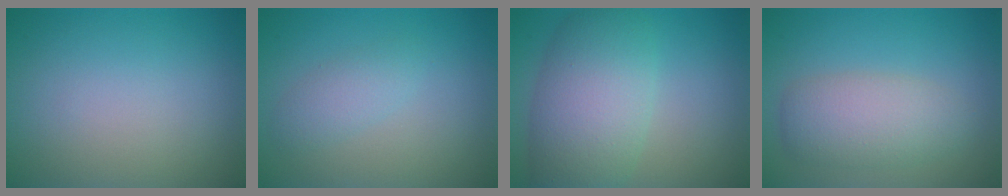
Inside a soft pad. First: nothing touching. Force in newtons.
{"total": 1.8, "press": 1.8, "slide": 0.0}
{"total": 7.6, "press": 7.6, "slide": 0.3}
{"total": 4.4, "press": 4.4, "slide": 0.4}